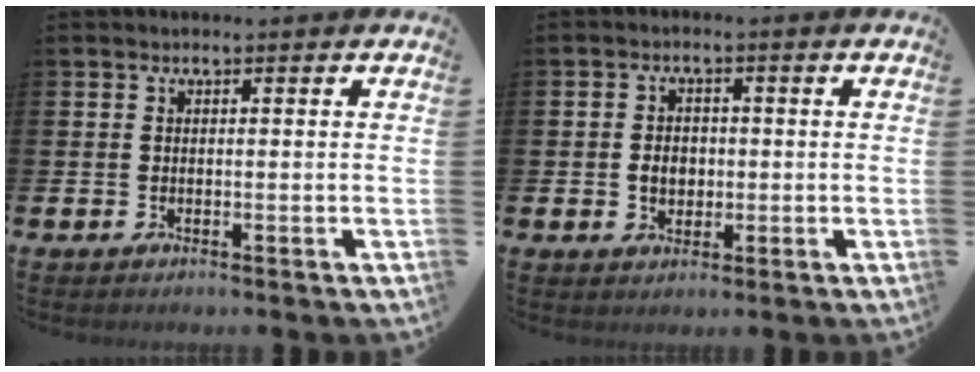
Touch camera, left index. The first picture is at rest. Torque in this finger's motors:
{"motor_torque": [0.52, -0.11, 0.09, 0.05]}